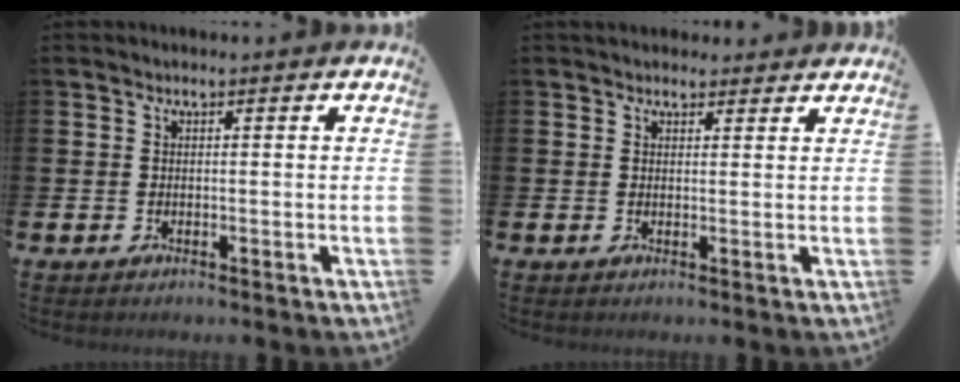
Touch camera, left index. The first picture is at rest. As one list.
[{"total": 2.1, "force": [1.9, 0.8, 0.0], "torque": [0.009, -0.006, 0.033]}]